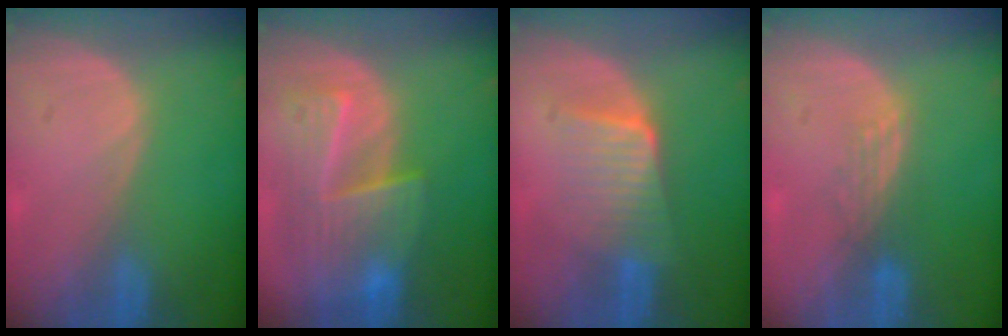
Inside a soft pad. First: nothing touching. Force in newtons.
{"total": 9.5, "press": 8.4, "slide": 4.4}
{"total": 6.8, "press": 6.0, "slide": 3.2}
{"total": 2.9, "press": 2.4, "slide": 1.6}